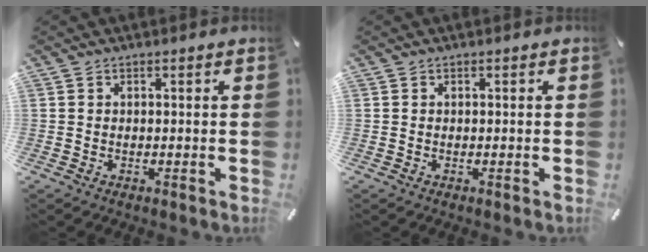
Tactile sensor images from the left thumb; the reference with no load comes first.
{"total": 0.0}